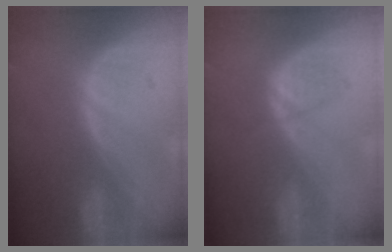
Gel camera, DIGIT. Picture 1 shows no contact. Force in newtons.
{"total": 2.6, "press": 2.5, "slide": 0.5}